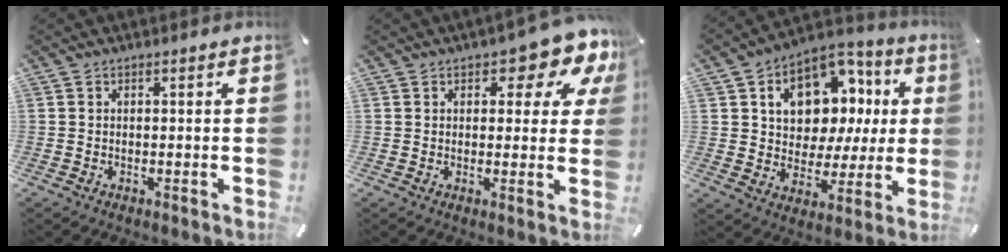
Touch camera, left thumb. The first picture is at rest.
{"total": 8.6, "force": [4.7, 3.9, 6.0], "torque": [-0.070, -0.029, 0.074]}
{"total": 14.4, "force": [5.1, 11.0, 7.9], "torque": [-0.121, -0.034, 0.096]}